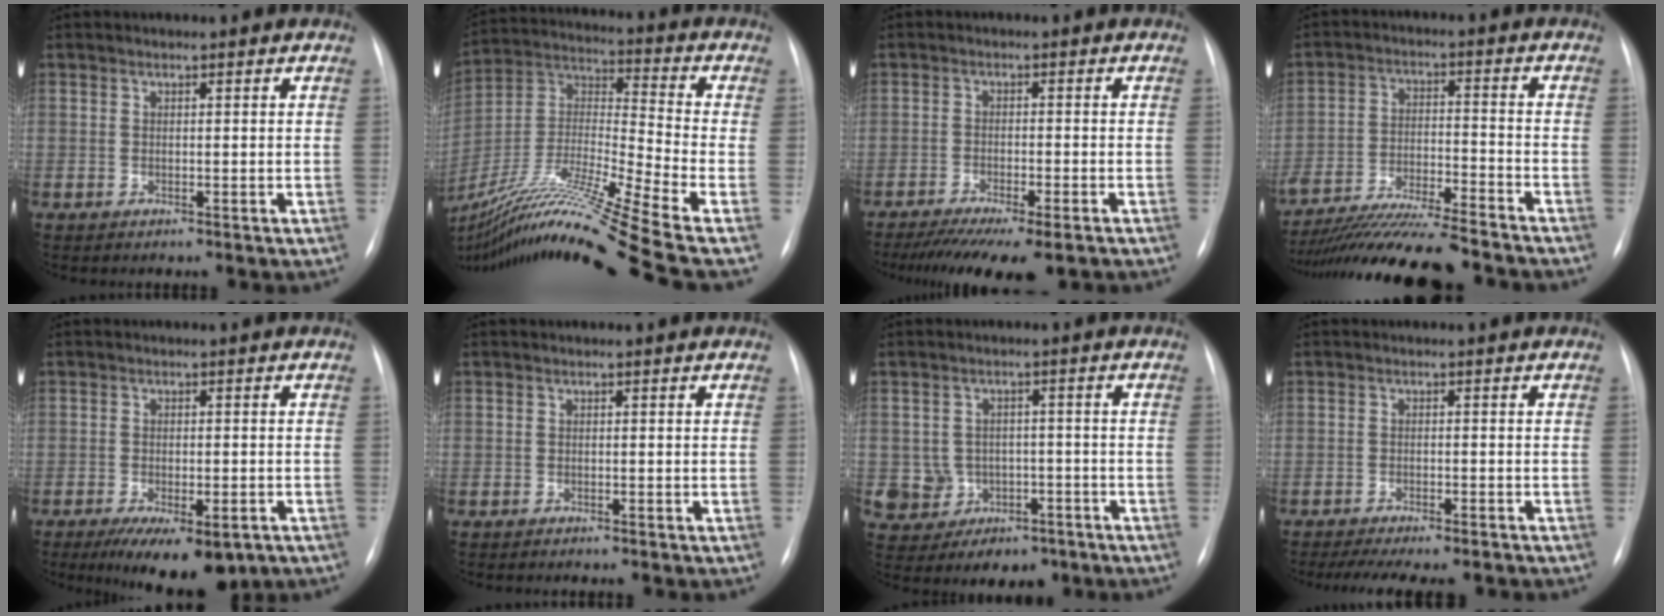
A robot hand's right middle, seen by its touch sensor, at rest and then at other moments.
{"total": 20.8, "force": [-13.4, -1.3, 15.8], "torque": [-0.311, -0.026, -0.249]}
{"total": 11.1, "force": [-8.5, 1.9, 6.8], "torque": [-0.096, -0.016, -0.128]}
{"total": 17.3, "force": [-15.4, 1.0, 7.8], "torque": [-0.148, -0.021, -0.253]}
{"total": 10.3, "force": [-6.6, 3.8, 7.0], "torque": [-0.097, -0.011, -0.095]}
{"total": 1.2, "force": [-1.0, 0.1, 0.6], "torque": [-0.009, -0.003, -0.011]}
{"total": 7.4, "force": [-2.4, 6.8, 1.7], "torque": [-0.038, 0.019, -0.022]}
{"total": 11.7, "force": [-10.1, 2.6, 5.4], "torque": [-0.081, -0.004, -0.133]}